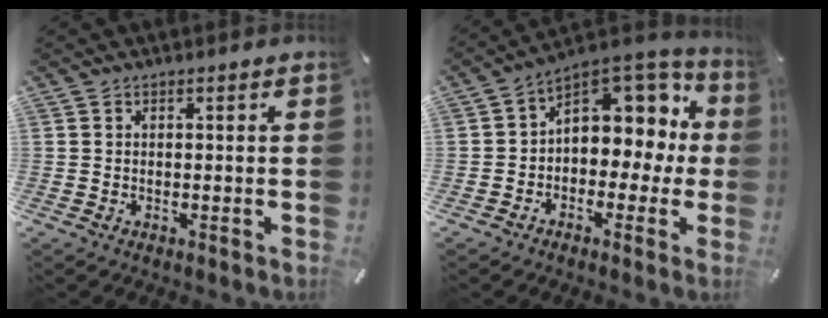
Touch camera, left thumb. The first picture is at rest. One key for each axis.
{"total": 9.1, "fx": 3.6, "fy": 7.1, "fz": 4.3, "tx": -0.052, "ty": -0.038, "tz": 0.067}